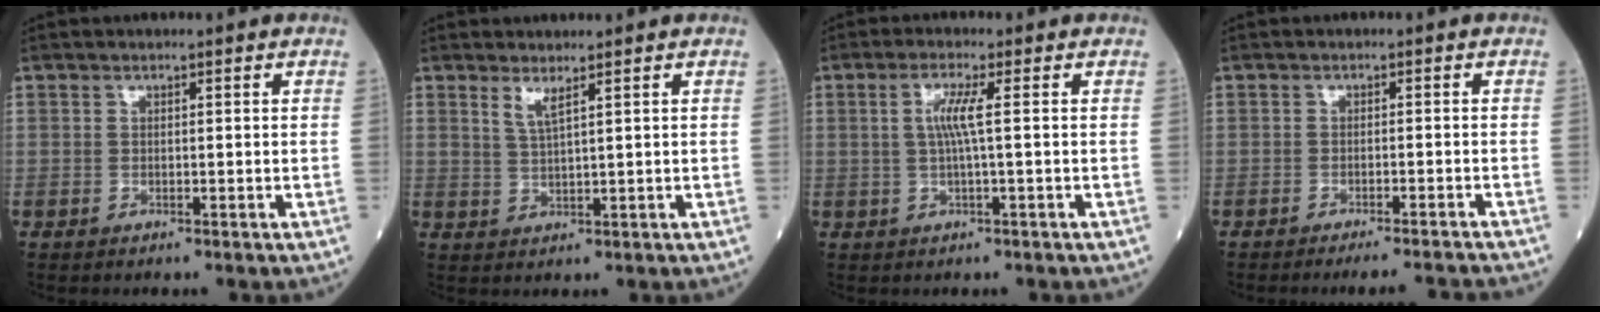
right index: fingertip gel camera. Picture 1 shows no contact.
{"total": 2.3, "force": [1.6, -0.2, 1.7], "torque": [-0.038, -0.010, 0.035]}
{"total": 3.6, "force": [0.4, -0.4, 3.6], "torque": [-0.075, 0.003, 0.008]}
{"total": 7.9, "force": [-7.6, -0.3, 2.3], "torque": [-0.019, -0.012, -0.089]}